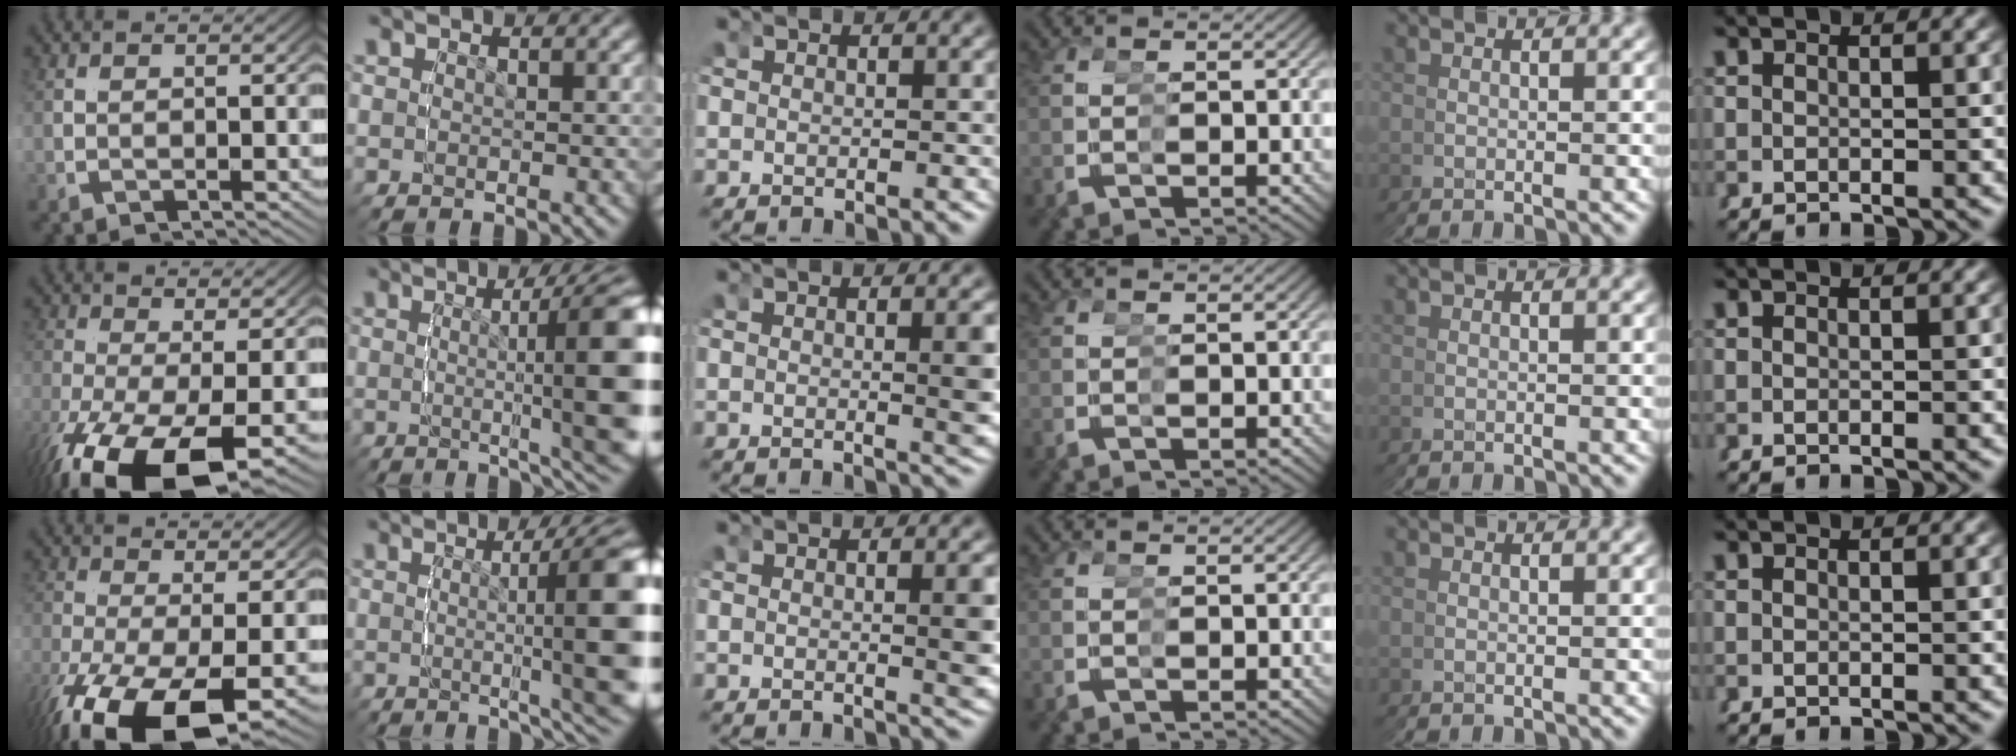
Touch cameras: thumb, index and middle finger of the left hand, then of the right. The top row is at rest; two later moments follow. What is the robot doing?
{"motion": "grasp_and_lifting", "object": "legos"}